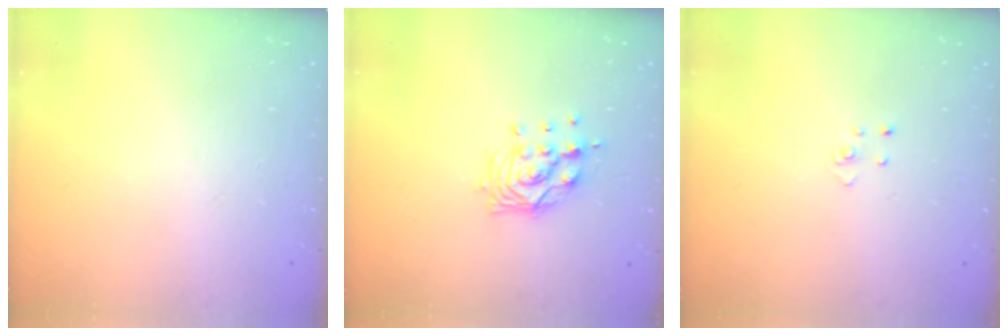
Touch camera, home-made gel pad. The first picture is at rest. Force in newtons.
{"total": 10.7, "press": 10.6, "slide": 1.1}
{"total": 2.7, "press": 2.7, "slide": 0.3}